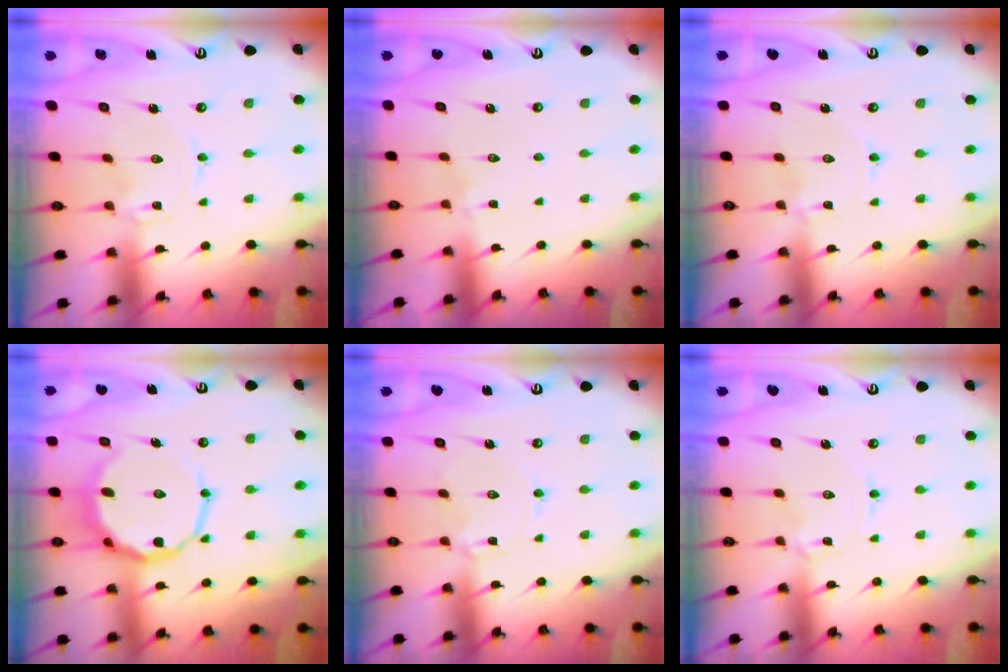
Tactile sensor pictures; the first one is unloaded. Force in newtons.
{"total": 1.8, "press": 1.7, "slide": 0.3}
{"total": 0.0}
{"total": 11.5, "press": 11.2, "slide": 2.5}
{"total": 3.7, "press": 3.7, "slide": 0.3}
{"total": 0.9, "press": 0.9, "slide": 0.1}